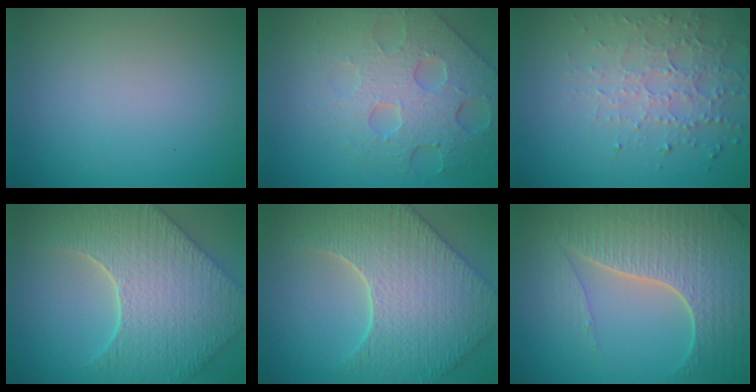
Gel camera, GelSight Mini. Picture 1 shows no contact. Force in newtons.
{"total": 6.3, "press": 5.1, "slide": 3.8}
{"total": 4.6, "press": 3.2, "slide": 3.2}
{"total": 7.9, "press": 6.8, "slide": 4.1}
{"total": 7.9, "press": 6.8, "slide": 4.1}
{"total": 7.5, "press": 5.6, "slide": 5.0}